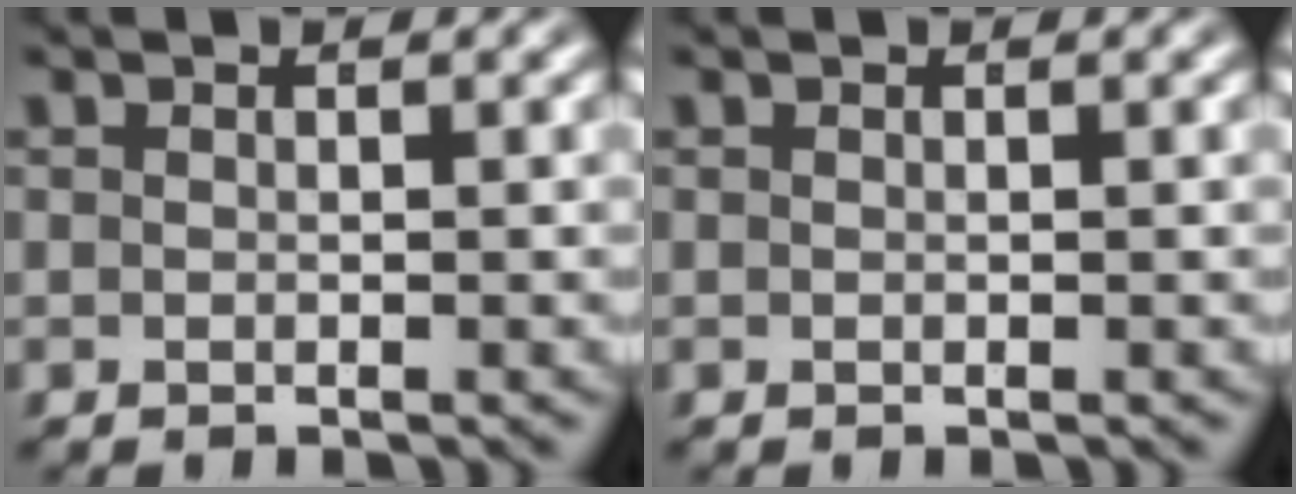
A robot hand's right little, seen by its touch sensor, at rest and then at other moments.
{"total": 0.0}